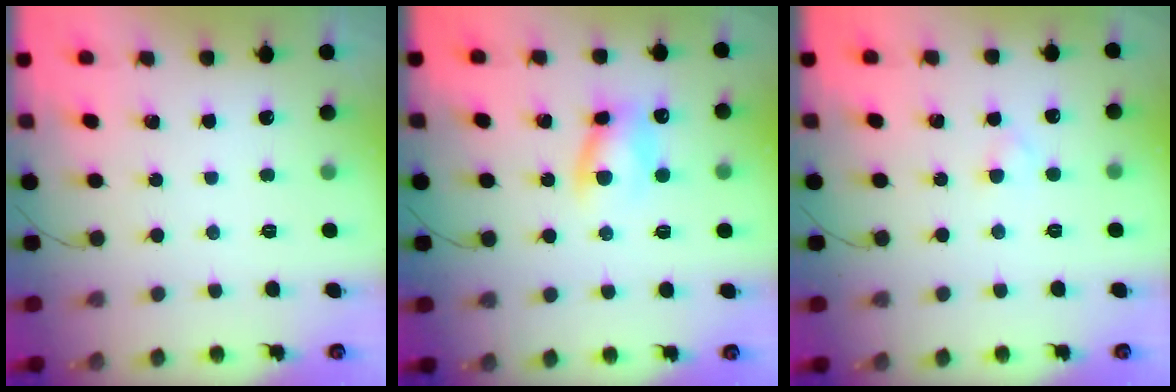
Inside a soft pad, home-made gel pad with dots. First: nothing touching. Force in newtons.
{"total": 7.8, "press": 7.7, "slide": 1.3}
{"total": 1.7, "press": 1.5, "slide": 0.9}